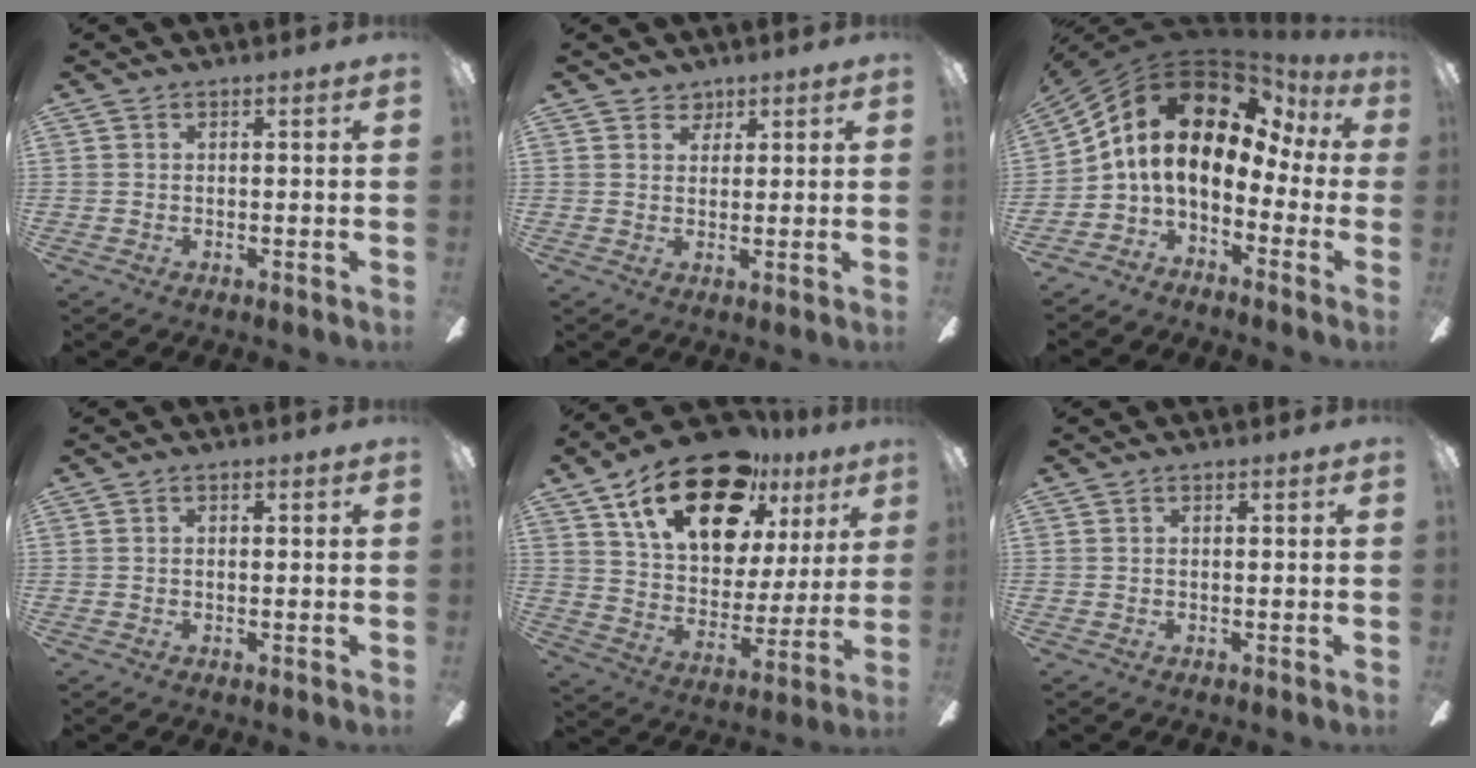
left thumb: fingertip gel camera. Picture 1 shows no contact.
{"total": 3.4, "force": [2.4, 2.4, 0.4], "torque": [-0.001, -0.005, 0.042]}
{"total": 14.2, "force": [3.3, 8.7, 10.7], "torque": [-0.224, -0.036, 0.048]}
{"total": 0.8, "force": [0.0, 0.4, 0.7], "torque": [-0.014, 0.003, -0.002]}
{"total": 23.5, "force": [14.4, 11.9, 14.3], "torque": [-0.238, -0.071, 0.255]}
{"total": 0.6, "force": [-0.1, 0.2, 0.6], "torque": [-0.011, 0.002, -0.003]}